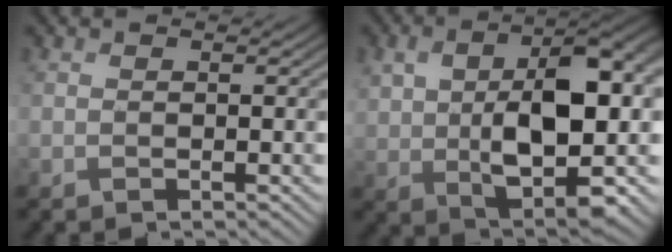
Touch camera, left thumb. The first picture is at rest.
{"total": 13.8, "force": [1.1, 7.1, 11.8], "torque": [-0.203, -0.005, 0.031]}